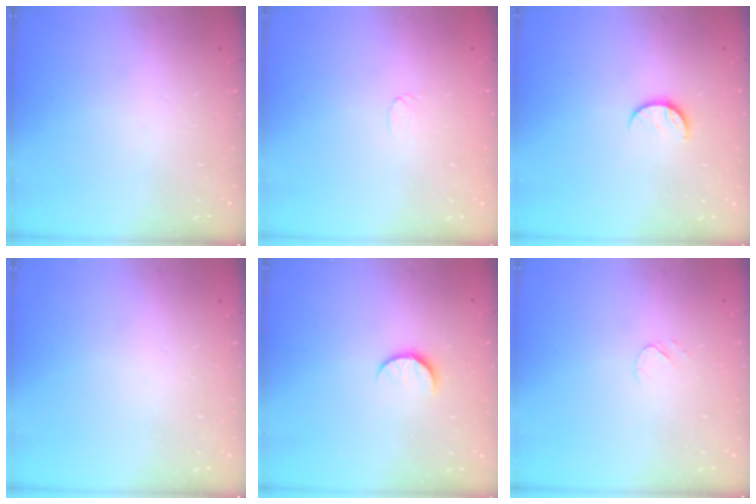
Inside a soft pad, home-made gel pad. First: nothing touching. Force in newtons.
{"total": 4.1, "press": 4.1, "slide": 0.4}
{"total": 6.4, "press": 6.3, "slide": 0.6}
{"total": 0.0}
{"total": 6.7, "press": 6.7, "slide": 0.4}
{"total": 3.7, "press": 3.7, "slide": 0.5}